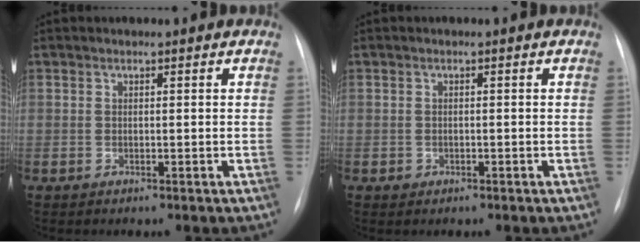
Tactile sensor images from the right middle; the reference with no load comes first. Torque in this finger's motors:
{"motor_torque": [0.85, -1.28, 0.07, 0.01]}